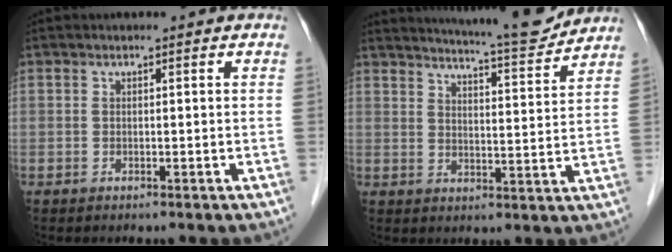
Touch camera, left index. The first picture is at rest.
{"total": 12.4, "force": [11.8, 0.4, 4.0], "torque": [-0.065, -0.007, 0.158]}